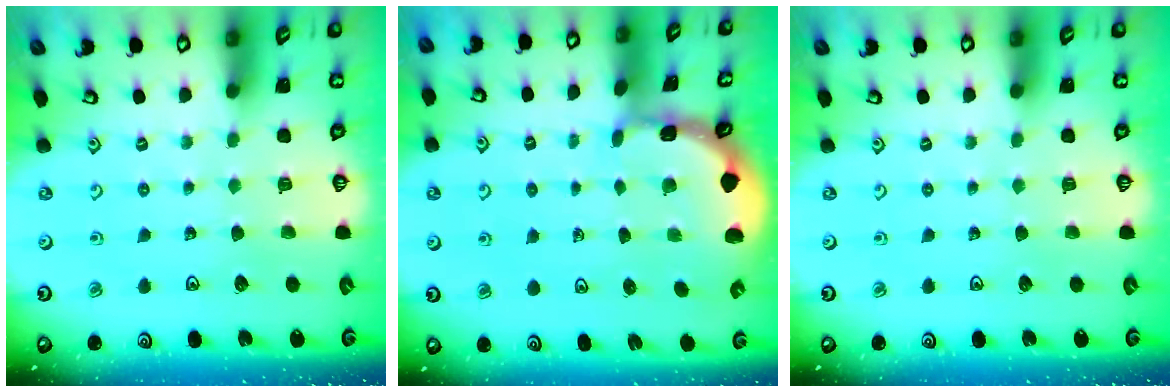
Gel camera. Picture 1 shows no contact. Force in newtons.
{"total": 2.7, "press": 2.7, "slide": 0.3}
{"total": 0.0}